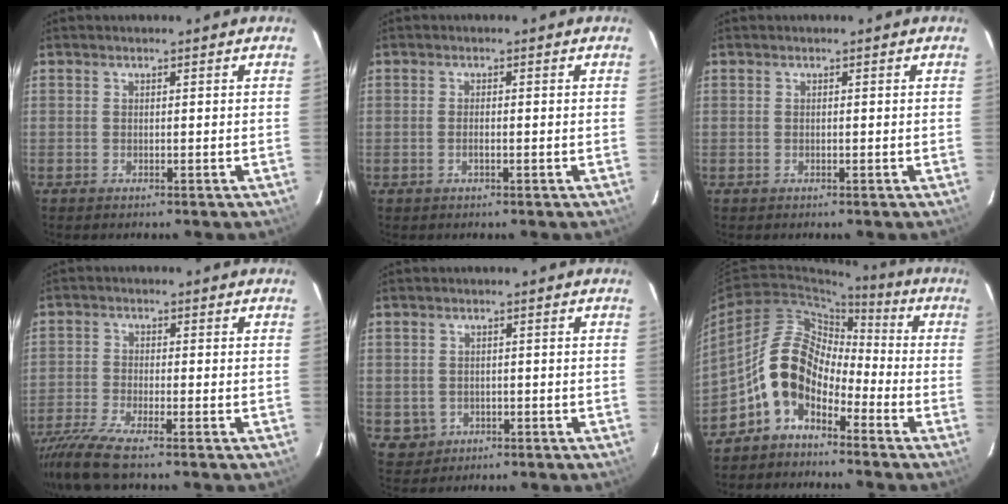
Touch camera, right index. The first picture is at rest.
{"total": 1.0, "force": [-0.4, 0.2, 0.9], "torque": [-0.019, 0.000, -0.007]}
{"total": 0.0}
{"total": 7.7, "force": [-6.5, -0.2, 4.1], "torque": [-0.106, -0.028, -0.123]}
{"total": 3.3, "force": [-0.5, 3.3, 0.6], "torque": [-0.017, 0.003, 0.004]}
{"total": 9.9, "force": [-5.6, 6.3, 5.2], "torque": [-0.095, 0.028, -0.113]}